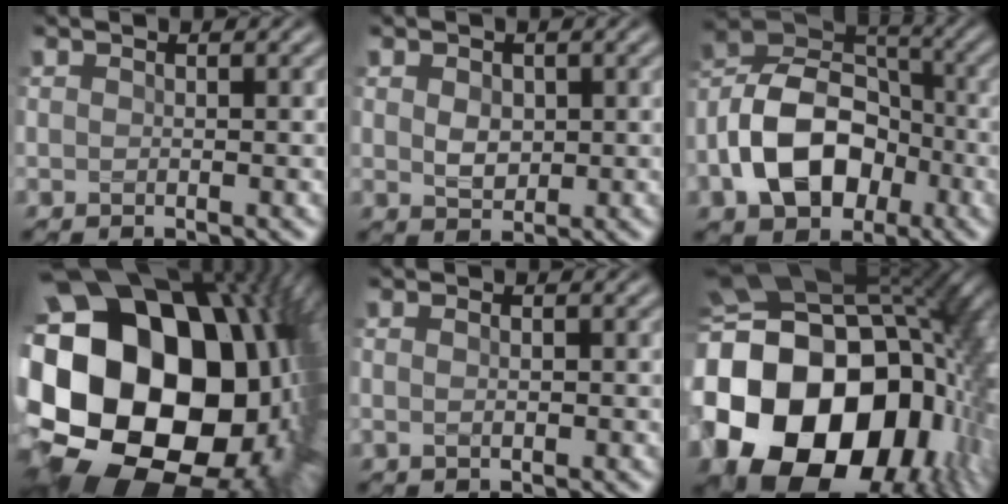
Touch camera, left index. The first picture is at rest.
{"total": 2.3, "force": [0.4, 1.6, 1.5], "torque": [-0.028, -0.002, 0.007]}
{"total": 10.4, "force": [-3.5, 7.0, 6.9], "torque": [-0.134, 0.009, -0.072]}
{"total": 23.4, "force": [-0.2, 17.0, 16.1], "torque": [-0.284, -0.048, -0.013]}
{"total": 1.3, "force": [-0.1, 0.6, 1.1], "torque": [-0.018, 0.003, -0.002]}
{"total": 20.1, "force": [-4.9, 14.1, 13.4], "torque": [-0.275, -0.017, -0.075]}